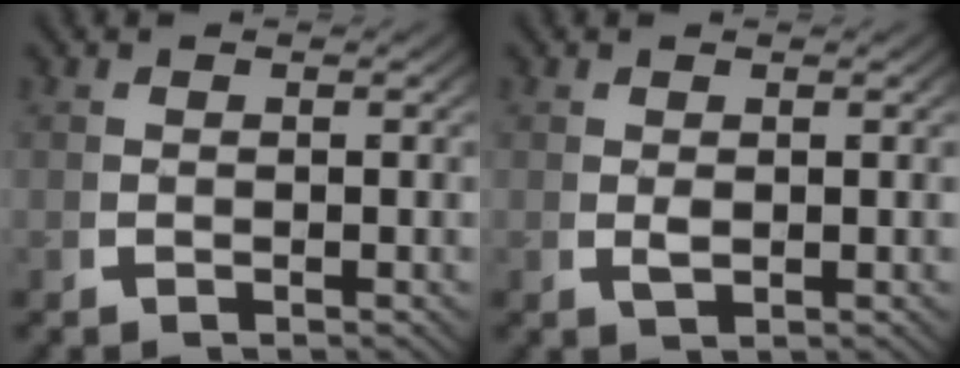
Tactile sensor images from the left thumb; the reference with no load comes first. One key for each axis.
{"total": 0.9, "fx": 0.4, "fy": 0.4, "fz": 0.8, "tx": -0.020, "ty": -0.005, "tz": 0.014}